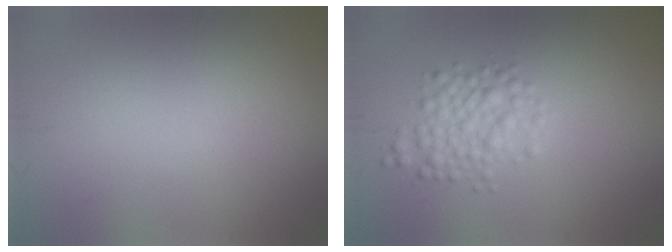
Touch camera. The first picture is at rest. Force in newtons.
{"total": 3.0, "press": 3.0, "slide": 0.1}